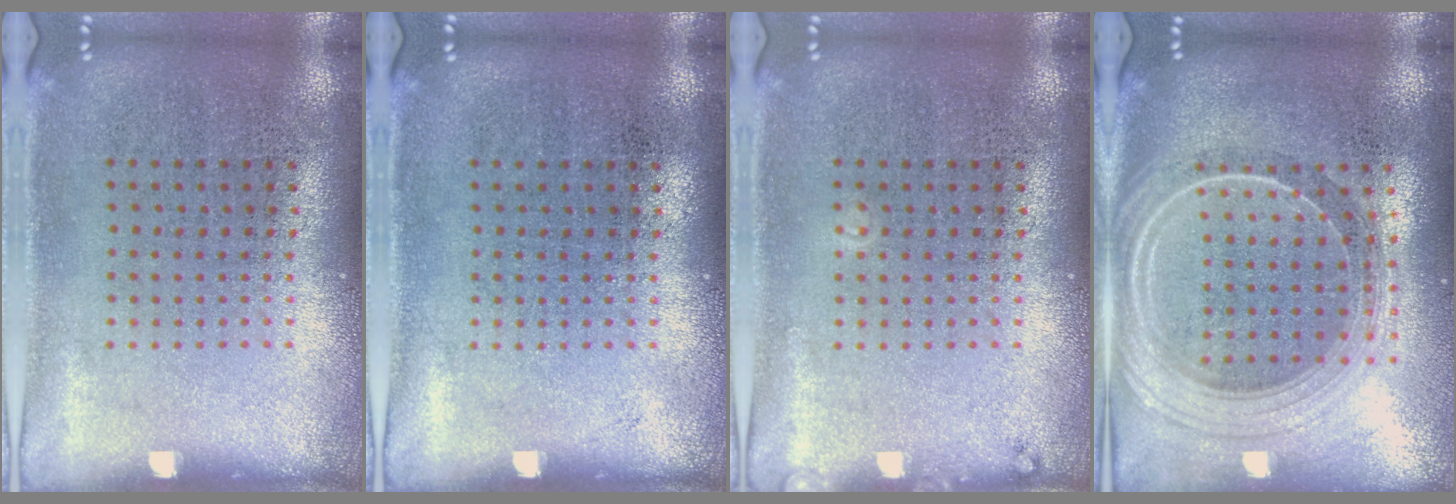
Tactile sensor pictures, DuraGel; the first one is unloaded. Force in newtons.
{"total": 0.0}
{"total": 0.7, "press": 0.7, "slide": 0.1}
{"total": 2.4, "press": 2.0, "slide": 1.2}